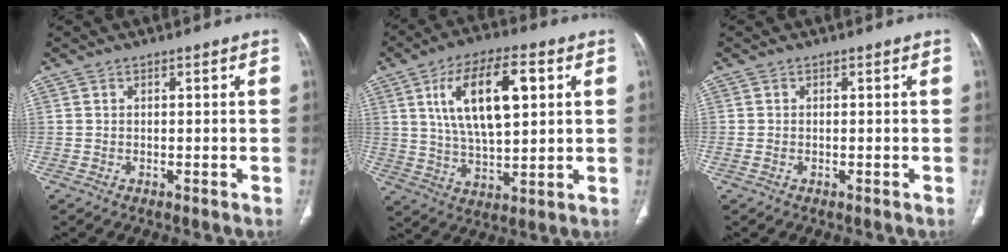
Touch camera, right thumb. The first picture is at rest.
{"total": 16.1, "force": [4.7, 7.0, 13.7], "torque": [-0.226, -0.001, 0.086]}
{"total": 0.6, "force": [-0.2, 0.4, 0.4], "torque": [-0.017, 0.000, -0.004]}